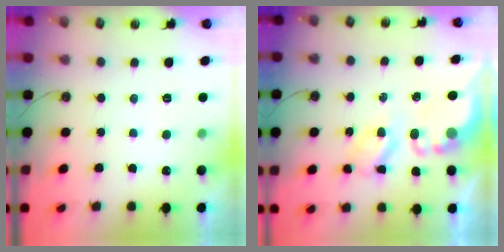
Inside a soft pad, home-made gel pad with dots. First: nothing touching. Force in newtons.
{"total": 4.8, "press": 4.7, "slide": 0.4}